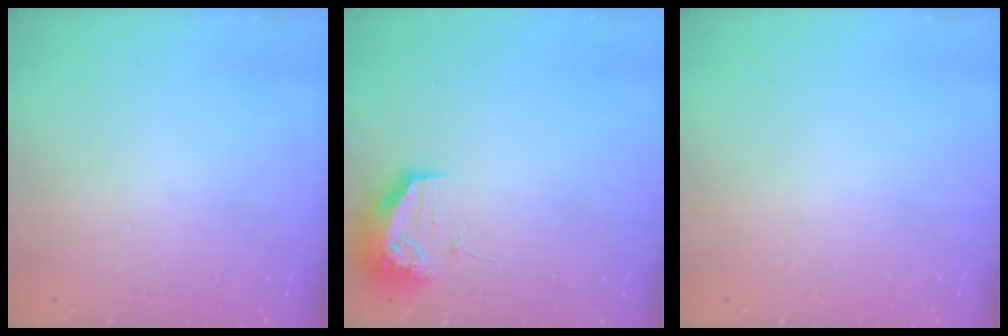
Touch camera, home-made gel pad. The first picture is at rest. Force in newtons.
{"total": 10.6, "press": 10.5, "slide": 1.3}
{"total": 0.0}